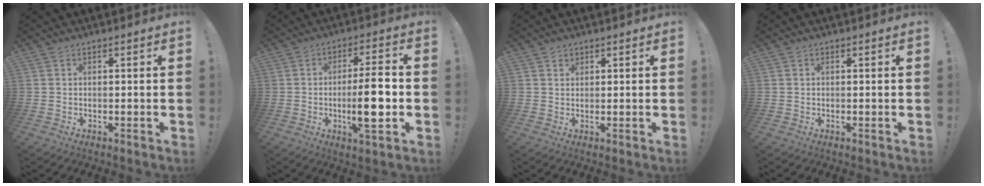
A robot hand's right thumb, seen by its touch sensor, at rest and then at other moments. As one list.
[{"total": 12.3, "force": [-1.9, 2.6, 11.9], "torque": [-0.204, -0.005, -0.042]}, {"total": 1.4, "force": [1.2, 0.8, 0.1], "torque": [0.005, -0.008, 0.021]}, {"total": 0.0}]